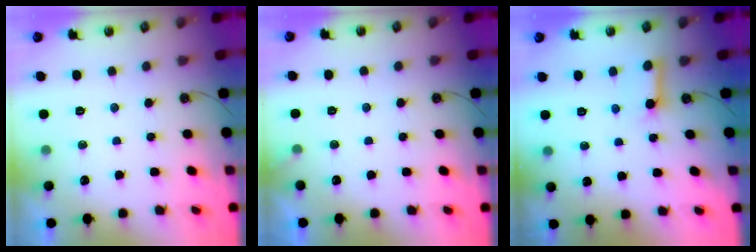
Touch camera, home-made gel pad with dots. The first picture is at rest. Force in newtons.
{"total": 4.4, "press": 4.4, "slide": 0.3}
{"total": 6.0, "press": 5.9, "slide": 0.6}